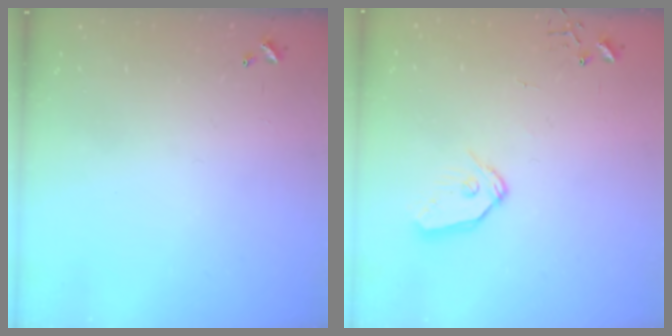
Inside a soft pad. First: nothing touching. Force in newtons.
{"total": 8.9, "press": 8.8, "slide": 0.6}